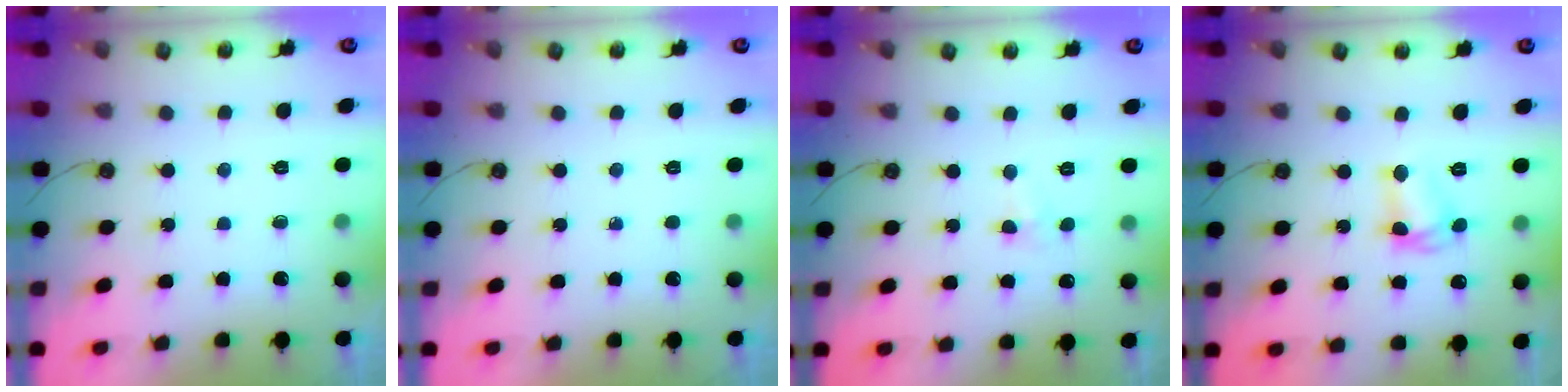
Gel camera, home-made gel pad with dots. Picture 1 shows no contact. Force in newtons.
{"total": 0.0}
{"total": 2.4, "press": 2.3, "slide": 0.4}
{"total": 6.9, "press": 6.9, "slide": 0.4}